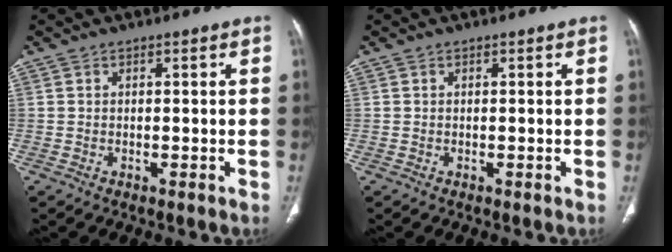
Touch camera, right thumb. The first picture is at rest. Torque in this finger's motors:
{"motor_torque": [0.01, 0.01, 0.00, 0.00, 0.04]}